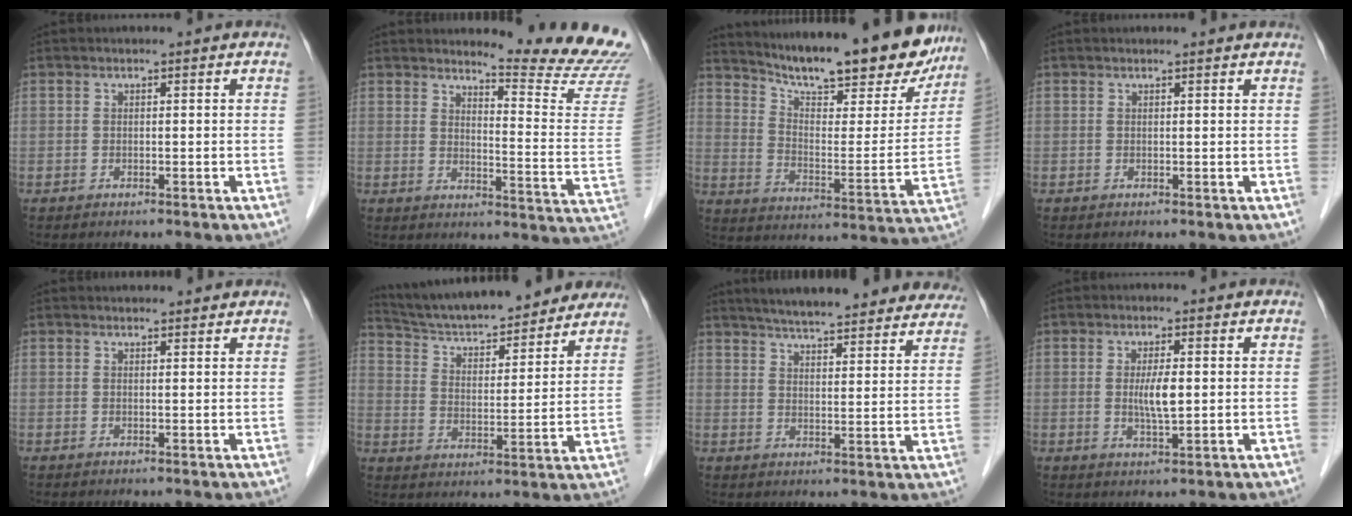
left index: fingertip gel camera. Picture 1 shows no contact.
{"total": 14.1, "force": [13.7, -1.7, 2.9], "torque": [-0.039, -0.134, 0.150]}
{"total": 24.4, "force": [21.0, 4.5, 11.5], "torque": [-0.175, -0.039, 0.285]}
{"total": 1.2, "force": [1.2, 0.0, 0.1], "torque": [-0.012, 0.000, 0.010]}
{"total": 4.0, "force": [3.8, 0.8, 0.7], "torque": [-0.007, 0.013, 0.043]}
{"total": 22.0, "force": [19.8, 4.6, 8.4], "torque": [-0.131, 0.011, 0.283]}
{"total": 25.2, "force": [22.7, 4.3, 10.0], "torque": [-0.147, -0.021, 0.278]}
{"total": 3.9, "force": [0.0, 0.7, 3.8], "torque": [-0.070, -0.008, 0.002]}